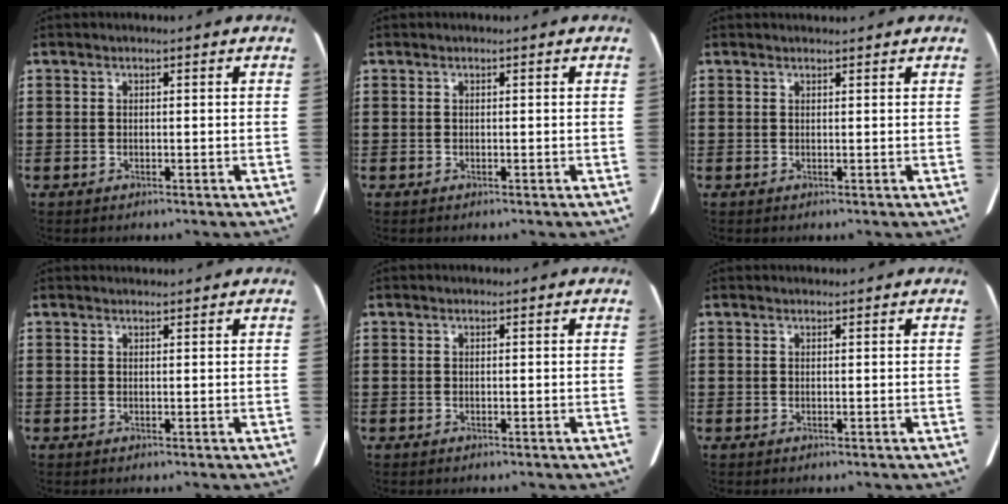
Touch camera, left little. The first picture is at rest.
{"total": 0.0}
{"total": 0.7, "force": [0.7, 0.0, 0.1], "torque": [0.004, -0.003, 0.011]}
{"total": 0.9, "force": [0.9, 0.0, 0.1], "torque": [0.005, -0.002, 0.016]}
{"total": 0.0}
{"total": 0.5, "force": [0.5, 0.1, 0.1], "torque": [0.006, -0.002, 0.008]}